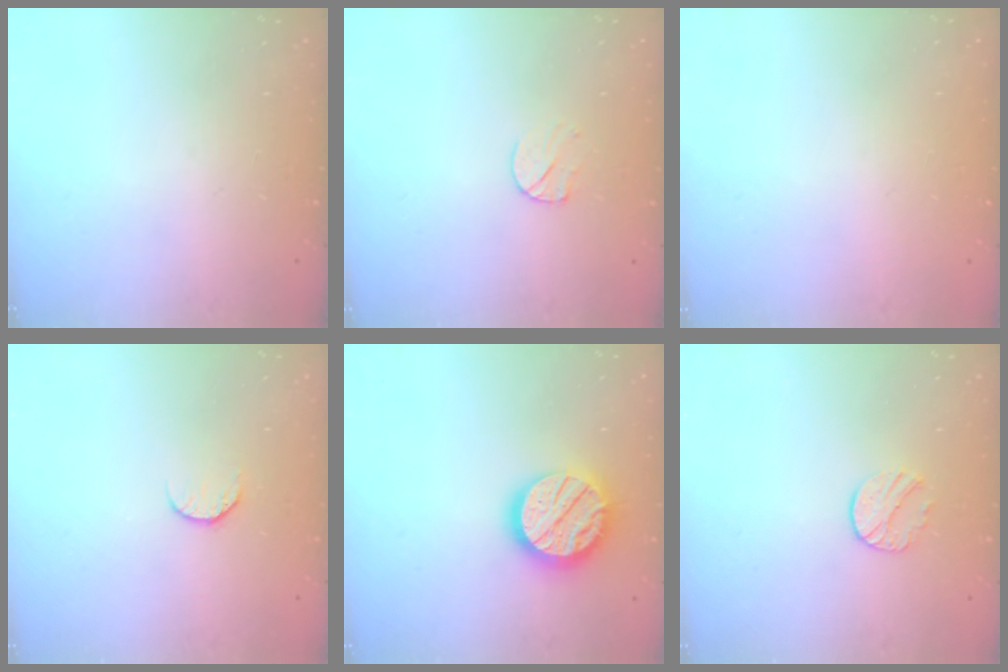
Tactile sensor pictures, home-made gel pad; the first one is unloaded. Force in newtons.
{"total": 6.2, "press": 6.1, "slide": 0.5}
{"total": 0.6, "press": 0.5, "slide": 0.1}
{"total": 6.3, "press": 6.2, "slide": 0.6}
{"total": 16.7, "press": 16.7, "slide": 1.3}
{"total": 7.0, "press": 6.9, "slide": 0.7}